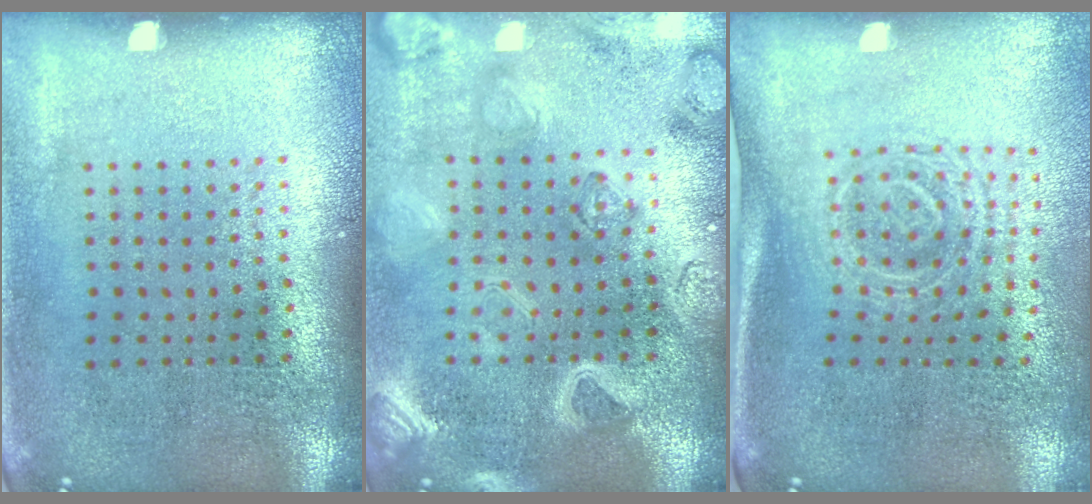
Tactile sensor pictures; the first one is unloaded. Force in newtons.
{"total": 3.1, "press": 3.0, "slide": 0.9}
{"total": 1.7, "press": 1.3, "slide": 1.1}